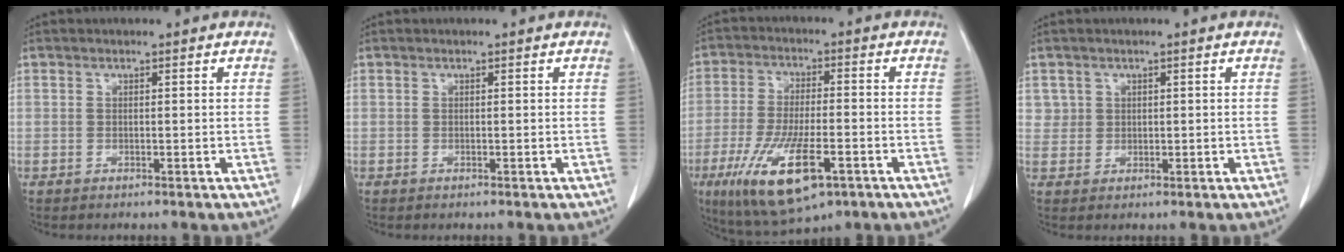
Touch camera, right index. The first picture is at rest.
{"total": 0.0}
{"total": 13.7, "force": [-6.2, 3.9, 11.6], "torque": [-0.230, -0.022, -0.096]}
{"total": 2.1, "force": [0.9, 1.9, -0.1], "torque": [0.016, 0.000, 0.010]}